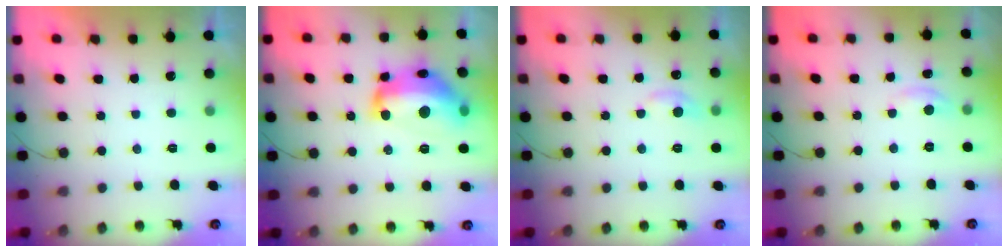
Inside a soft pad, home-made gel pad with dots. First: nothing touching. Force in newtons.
{"total": 19.1, "press": 19.0, "slide": 1.4}
{"total": 6.0, "press": 6.0, "slide": 0.8}
{"total": 3.2, "press": 3.1, "slide": 0.4}